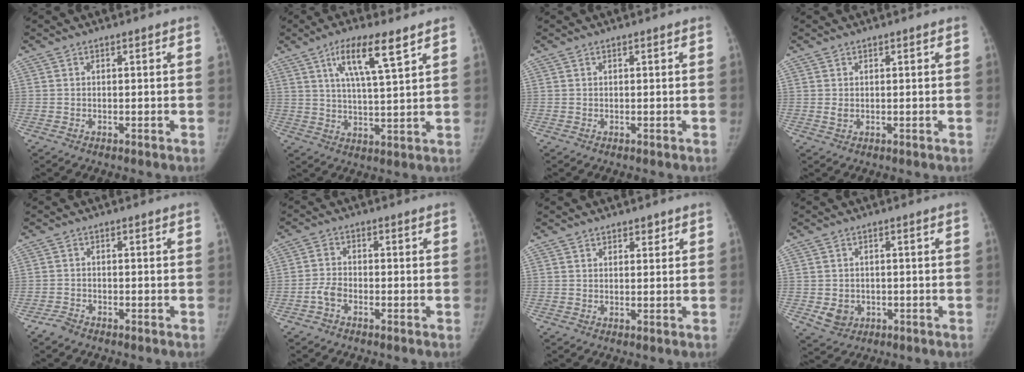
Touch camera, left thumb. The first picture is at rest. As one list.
[{"total": 10.0, "force": [5.5, 1.7, 8.2], "torque": [-0.145, -0.022, 0.101]}, {"total": 0.0}, {"total": 1.0, "force": [0.2, 0.8, 0.5], "torque": [-0.005, -0.002, 0.006]}, {"total": 2.1, "force": [-1.8, 0.8, 0.6], "torque": [-0.020, 0.004, -0.036]}, {"total": 3.2, "force": [-1.8, 1.8, 1.9], "torque": [-0.040, 0.013, -0.037]}, {"total": 1.6, "force": [1.1, 1.0, 0.3], "torque": [0.013, -0.006, 0.014]}, {"total": 4.3, "force": [-1.1, 3.7, 1.9], "torque": [-0.019, 0.002, -0.006]}]